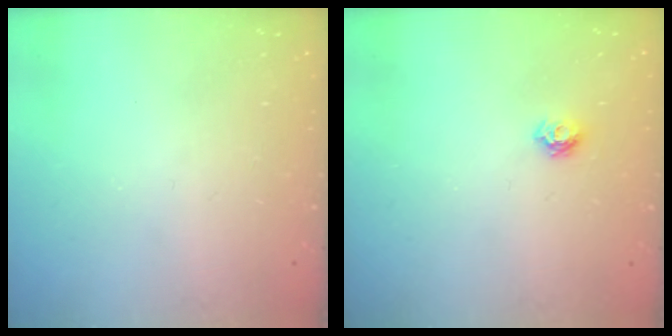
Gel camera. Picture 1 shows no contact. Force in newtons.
{"total": 4.9, "press": 4.8, "slide": 0.6}